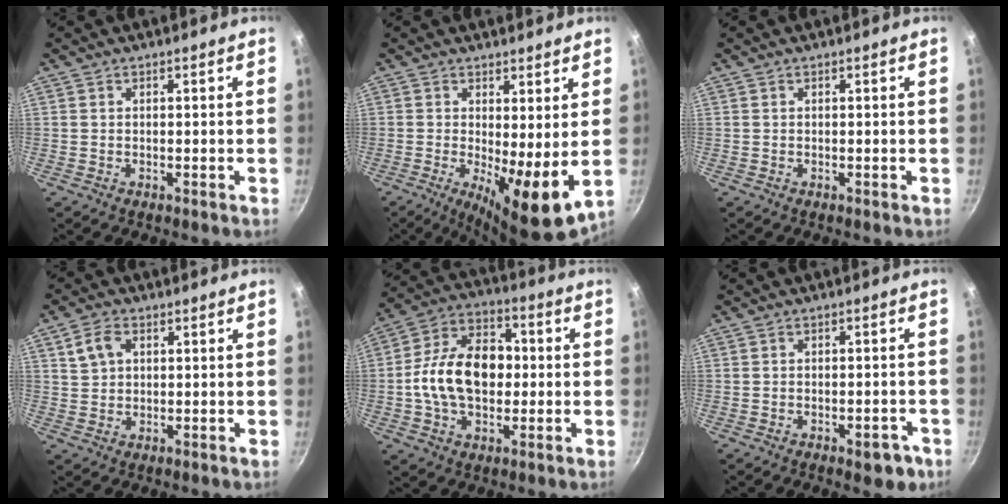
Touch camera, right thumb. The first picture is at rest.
{"total": 10.2, "force": [0.2, 3.1, 9.7], "torque": [-0.137, -0.022, 0.006]}
{"total": 0.0}
{"total": 4.9, "force": [1.8, 3.5, 3.0], "torque": [-0.045, 0.002, 0.033]}
{"total": 16.7, "force": [-0.4, 11.3, 12.2], "torque": [-0.174, 0.031, -0.023]}
{"total": 4.7, "force": [-2.4, 2.4, 3.3], "torque": [-0.022, 0.022, -0.019]}